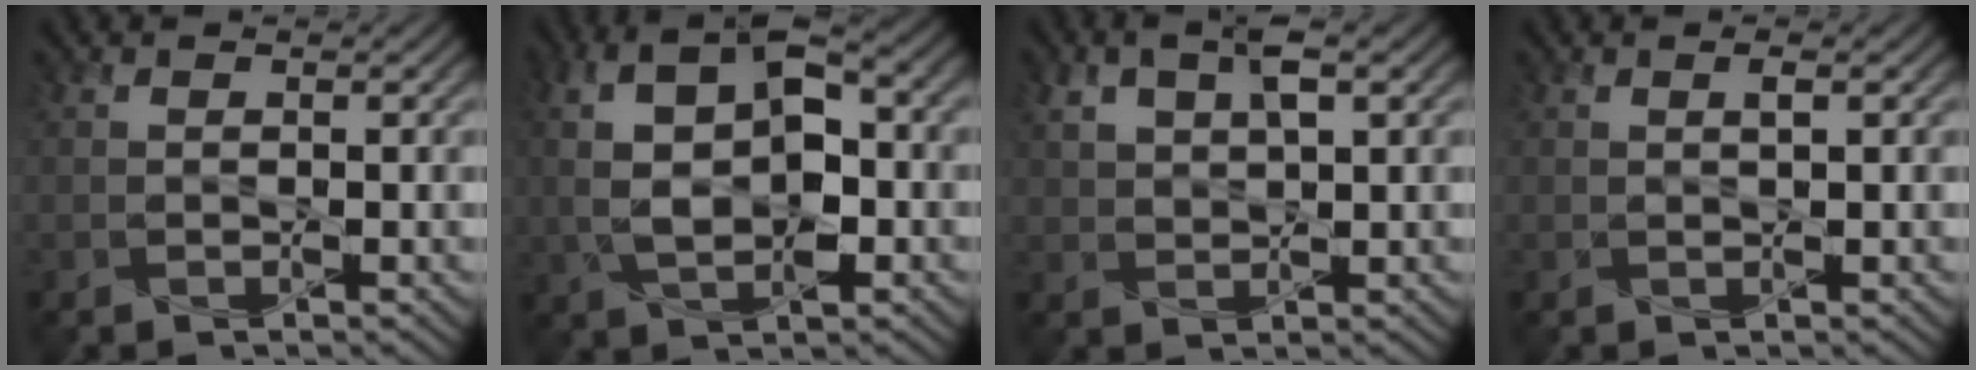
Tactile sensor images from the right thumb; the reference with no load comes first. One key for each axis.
{"total": 10.1, "fx": 0.6, "fy": 5.3, "fz": 8.6, "tx": -0.177, "ty": 0.004, "tz": 0.009}
{"total": 4.9, "fx": 2.2, "fy": 2.1, "fz": 3.8, "tx": -0.087, "ty": 0.007, "tz": 0.044}
{"total": 0.9, "fx": 0.4, "fy": 0.1, "fz": 0.8, "tx": -0.016, "ty": 0.002, "tz": 0.007}